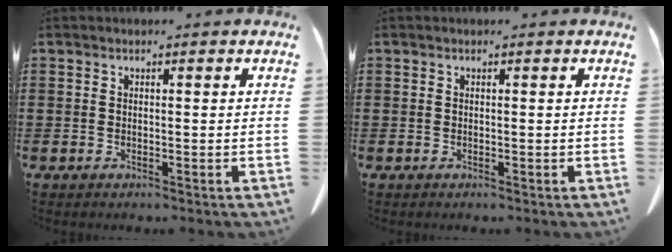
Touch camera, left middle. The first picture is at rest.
{"total": 0.0}